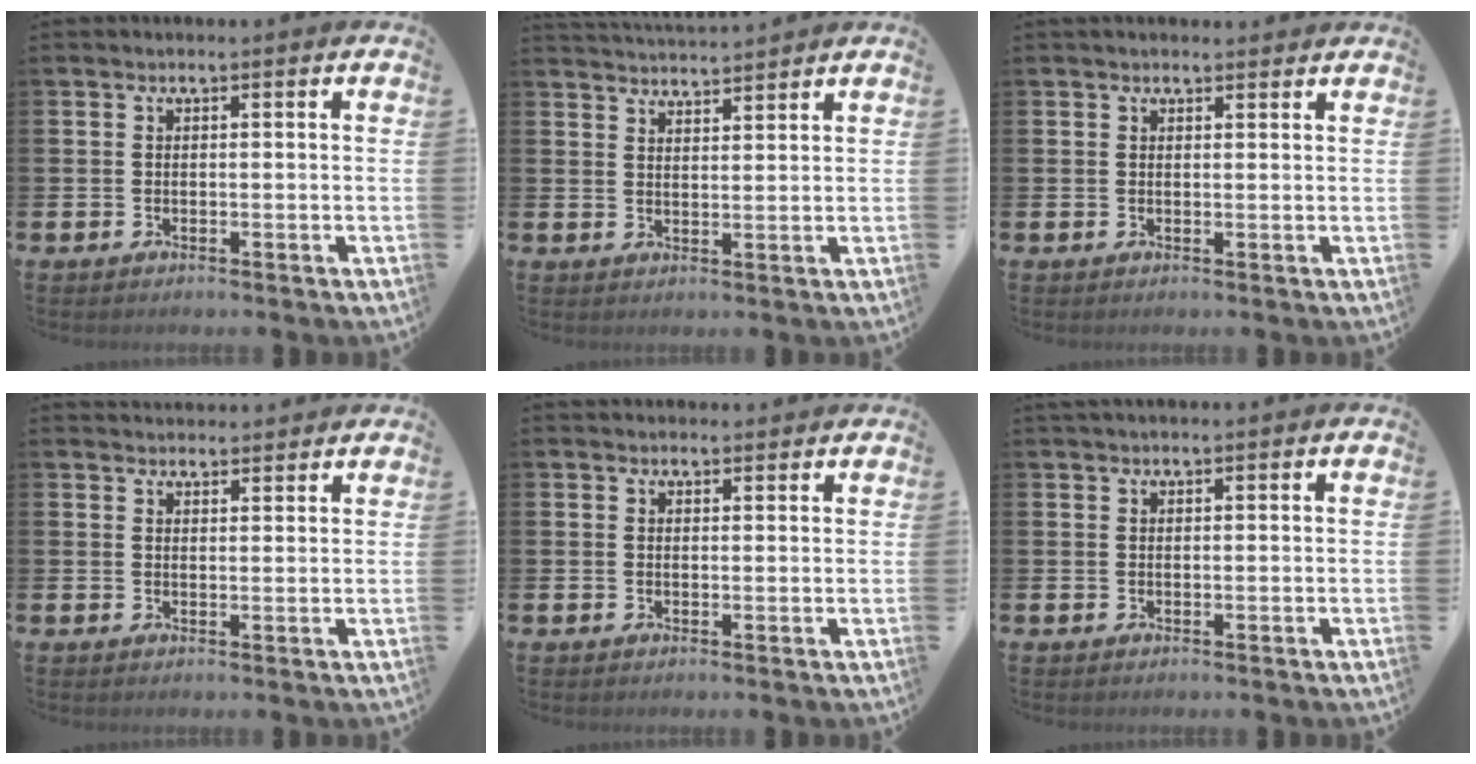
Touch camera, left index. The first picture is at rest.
{"total": 3.8, "force": [3.8, 0.0, -0.1], "torque": [-0.008, -0.021, 0.070]}
{"total": 1.2, "force": [1.1, 0.4, 0.2], "torque": [0.003, 0.000, 0.019]}
{"total": 2.7, "force": [2.7, 0.6, -0.1], "torque": [-0.003, -0.012, 0.049]}
{"total": 1.6, "force": [1.5, 0.5, 0.0], "torque": [0.006, -0.004, 0.027]}
{"total": 0.8, "force": [0.8, 0.0, 0.2], "torque": [0.004, -0.002, 0.012]}